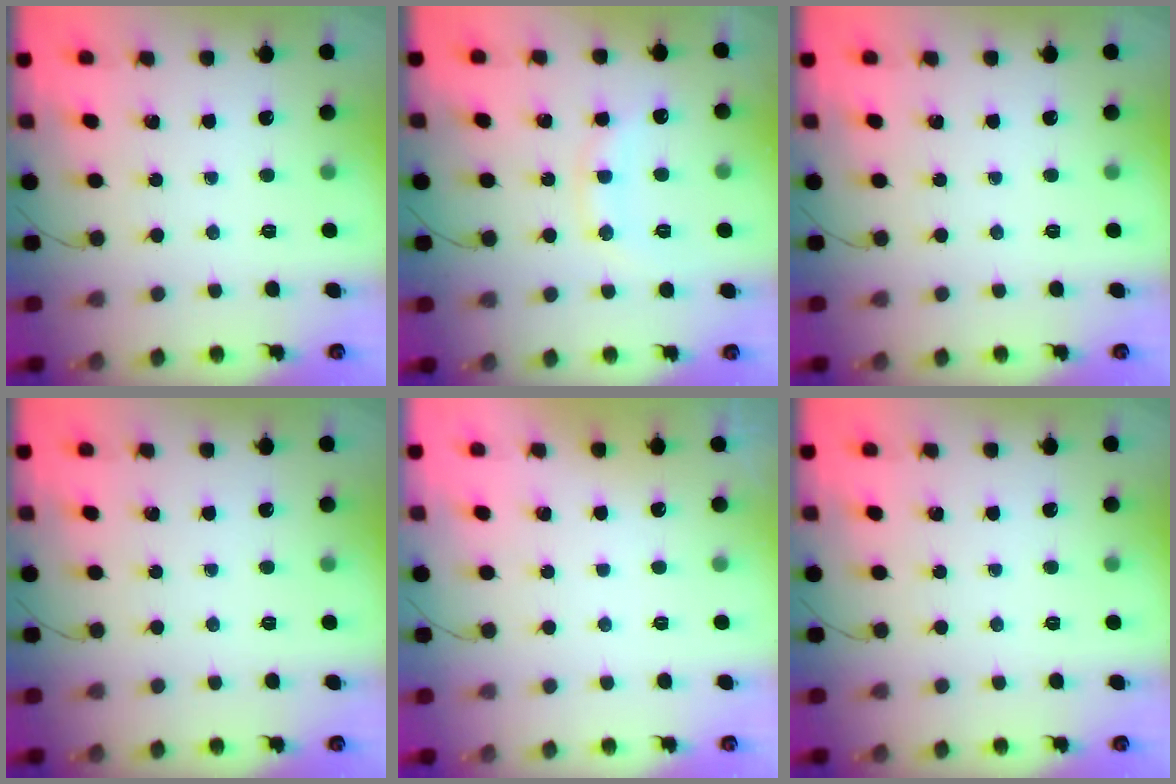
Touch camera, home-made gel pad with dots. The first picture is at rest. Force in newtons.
{"total": 10.5, "press": 10.5, "slide": 0.9}
{"total": 0.0}
{"total": 0.0}
{"total": 3.0, "press": 3.0, "slide": 0.1}
{"total": 0.0}